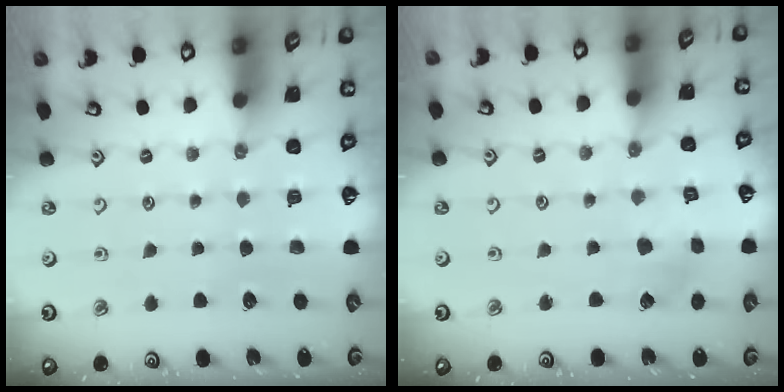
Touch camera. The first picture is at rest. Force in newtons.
{"total": 3.2, "press": 3.2, "slide": 0.2}